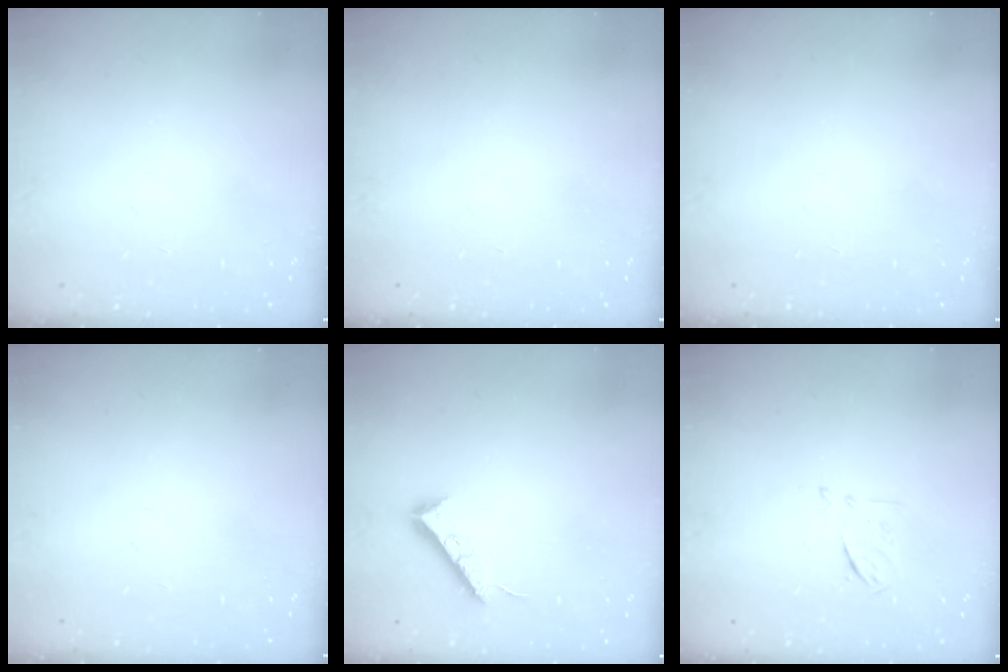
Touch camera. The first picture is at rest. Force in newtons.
{"total": 0.0}
{"total": 0.0}
{"total": 0.0}
{"total": 7.3, "press": 7.3, "slide": 0.6}
{"total": 6.6, "press": 6.5, "slide": 1.1}